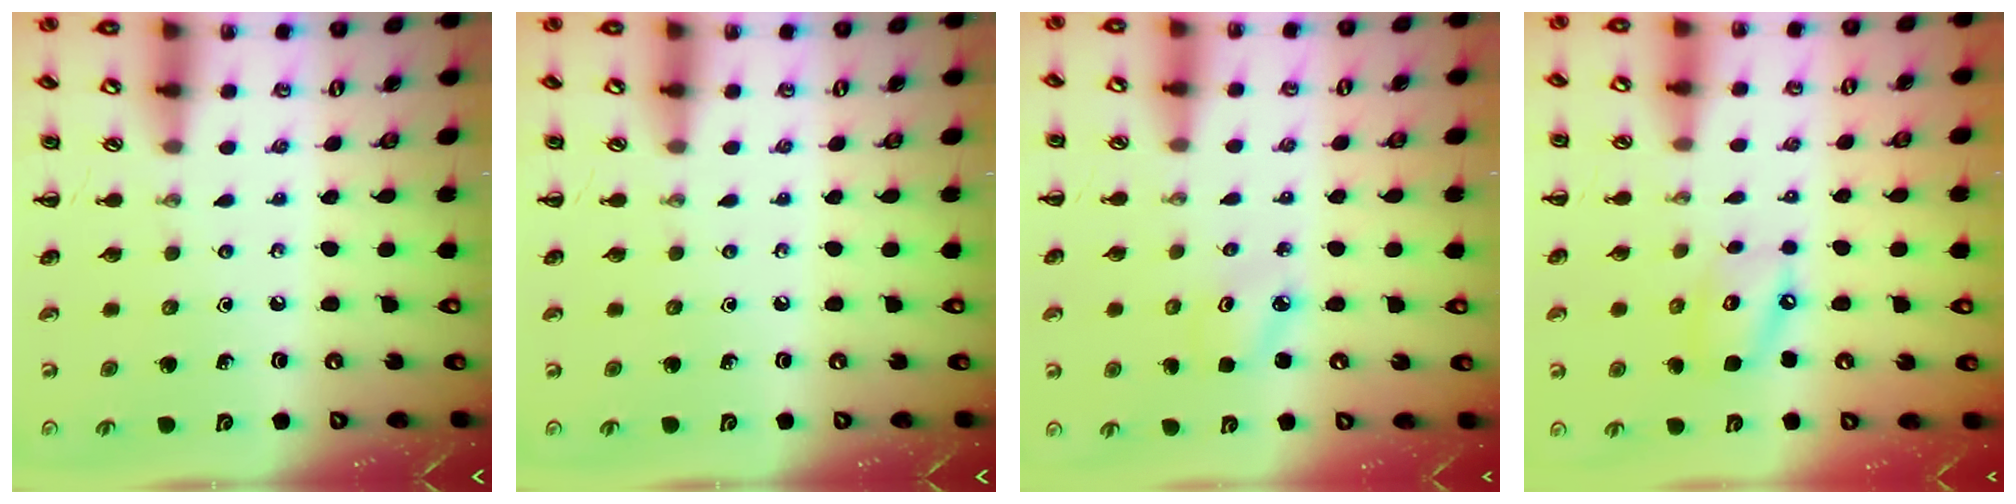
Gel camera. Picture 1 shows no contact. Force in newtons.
{"total": 0.0}
{"total": 2.5, "press": 2.4, "slide": 0.5}
{"total": 8.7, "press": 8.6, "slide": 1.3}